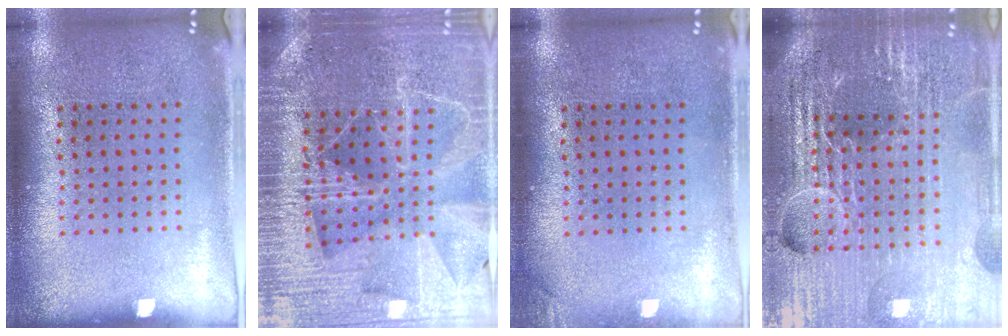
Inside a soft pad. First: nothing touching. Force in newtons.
{"total": 4.7, "press": 4.3, "slide": 1.8}
{"total": 0.9, "press": 0.9, "slide": 0.2}
{"total": 6.4, "press": 5.7, "slide": 3.1}